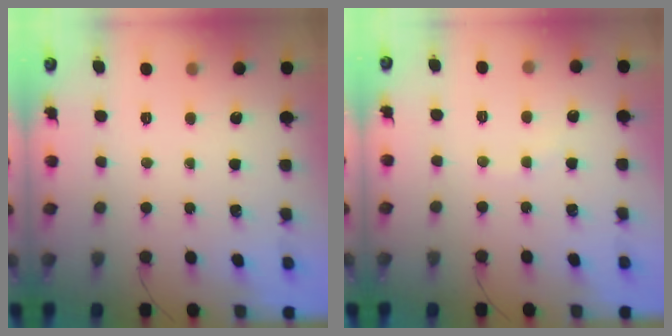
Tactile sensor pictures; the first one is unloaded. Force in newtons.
{"total": 3.8, "press": 3.7, "slide": 0.9}